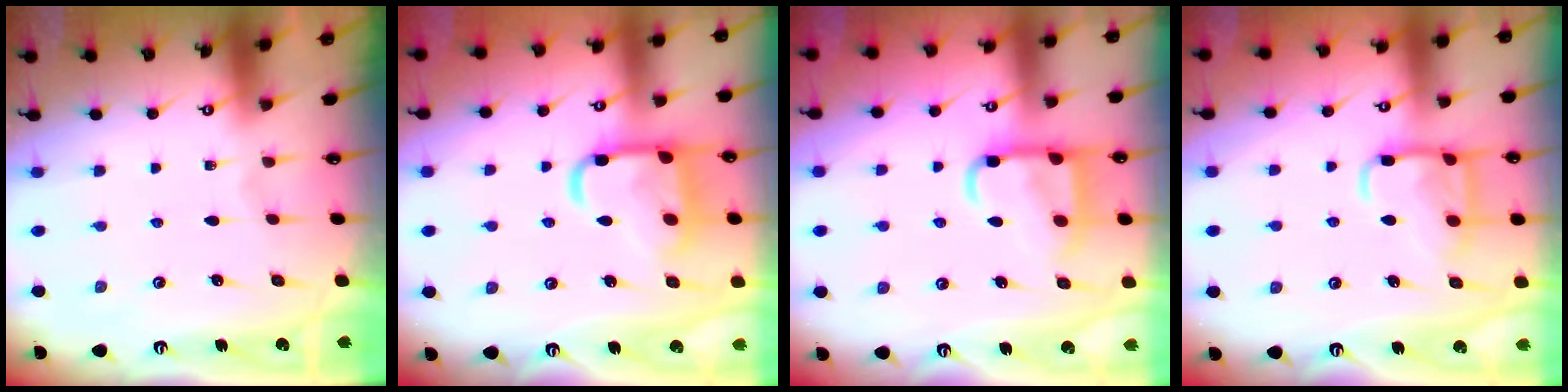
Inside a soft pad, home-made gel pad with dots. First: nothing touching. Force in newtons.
{"total": 17.0, "press": 16.9, "slide": 1.3}
{"total": 13.1, "press": 13.0, "slide": 1.6}
{"total": 15.1, "press": 15.1, "slide": 1.4}